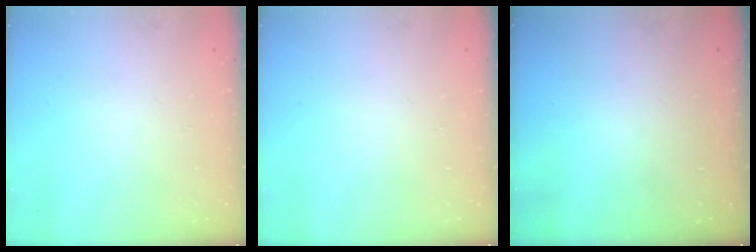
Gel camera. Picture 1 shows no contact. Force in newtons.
{"total": 0.0}
{"total": 0.0}